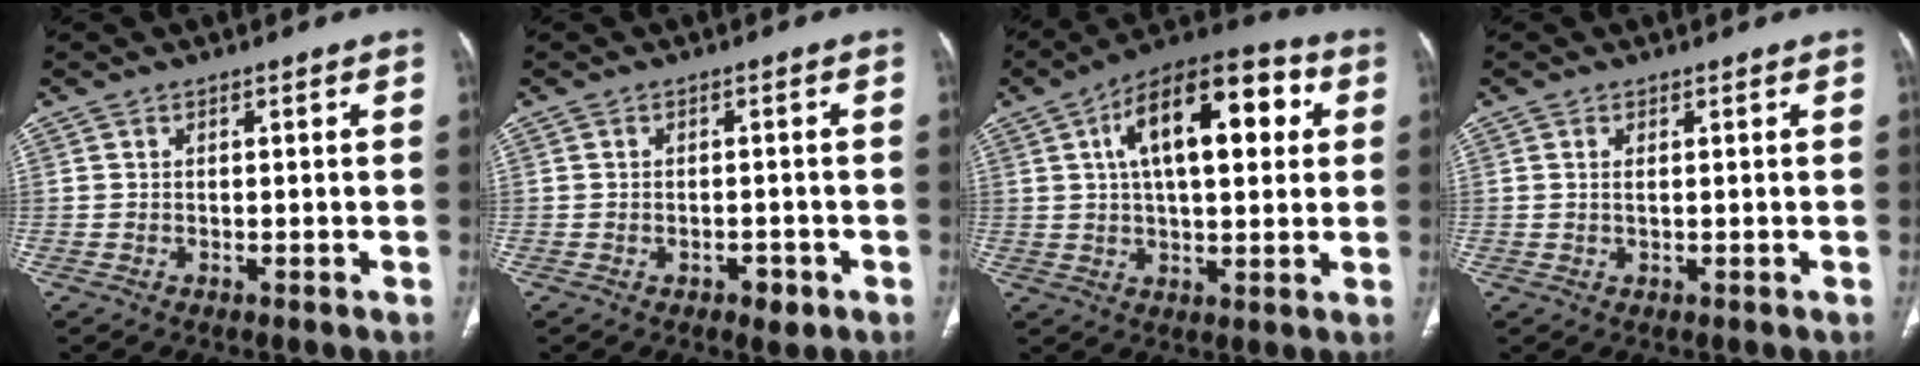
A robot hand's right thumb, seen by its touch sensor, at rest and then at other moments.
{"total": 2.7, "force": [-1.3, 1.5, 1.7], "torque": [-0.020, 0.009, -0.011]}
{"total": 19.0, "force": [5.2, 8.8, 16.1], "torque": [-0.219, 0.020, 0.070]}
{"total": 1.0, "force": [0.3, 0.4, 0.9], "torque": [-0.017, -0.001, 0.007]}